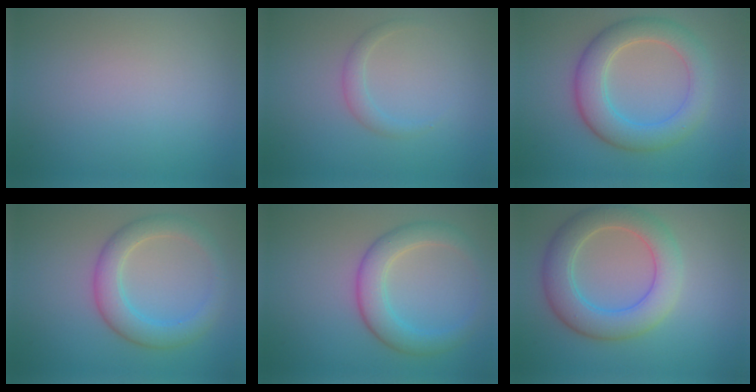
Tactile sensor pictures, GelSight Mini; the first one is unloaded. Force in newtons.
{"total": 1.4, "press": 1.4, "slide": 0.1}
{"total": 5.6, "press": 5.6, "slide": 0.3}
{"total": 4.4, "press": 4.3, "slide": 0.2}
{"total": 4.3, "press": 4.3, "slide": 0.3}
{"total": 5.8, "press": 5.8, "slide": 0.2}